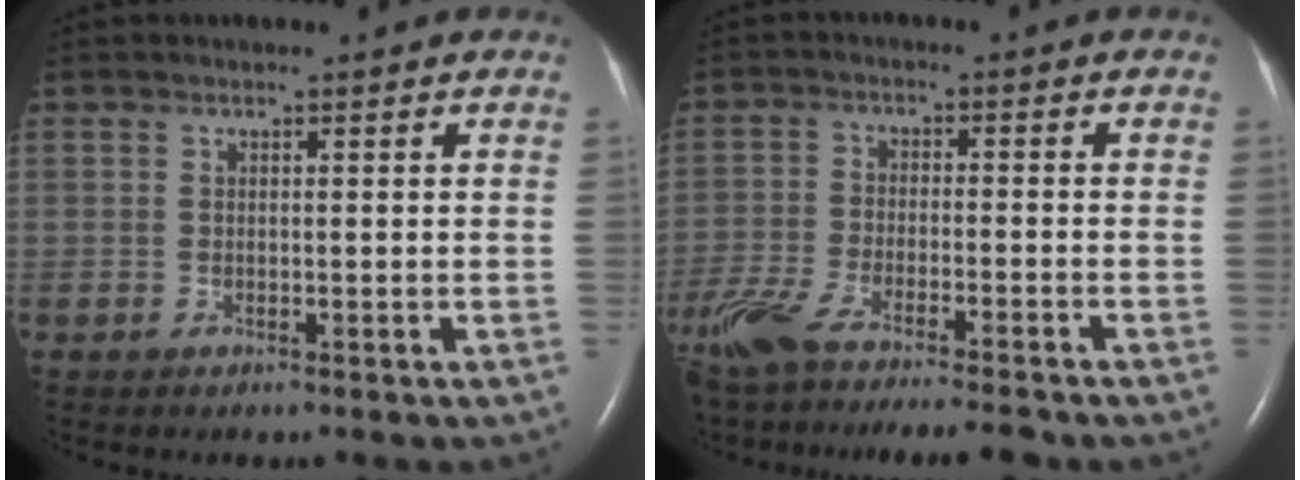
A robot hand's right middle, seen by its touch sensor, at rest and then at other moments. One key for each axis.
{"total": 15.3, "fx": -12.7, "fy": 2.2, "fz": 8.2, "tx": -0.169, "ty": -0.030, "tz": -0.208}